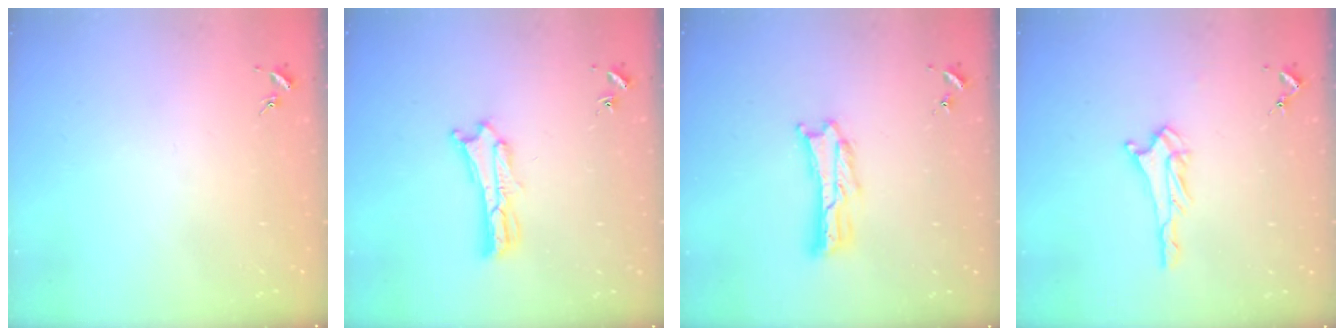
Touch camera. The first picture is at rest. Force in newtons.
{"total": 2.5, "press": 2.5, "slide": 0.2}
{"total": 3.4, "press": 3.4, "slide": 0.4}
{"total": 2.6, "press": 2.6, "slide": 0.3}